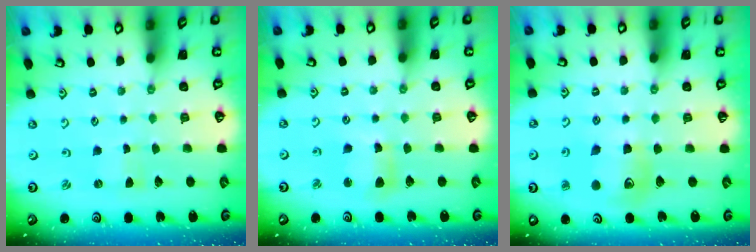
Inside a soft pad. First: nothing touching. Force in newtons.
{"total": 7.3, "press": 7.2, "slide": 1.2}
{"total": 10.8, "press": 10.8, "slide": 0.5}